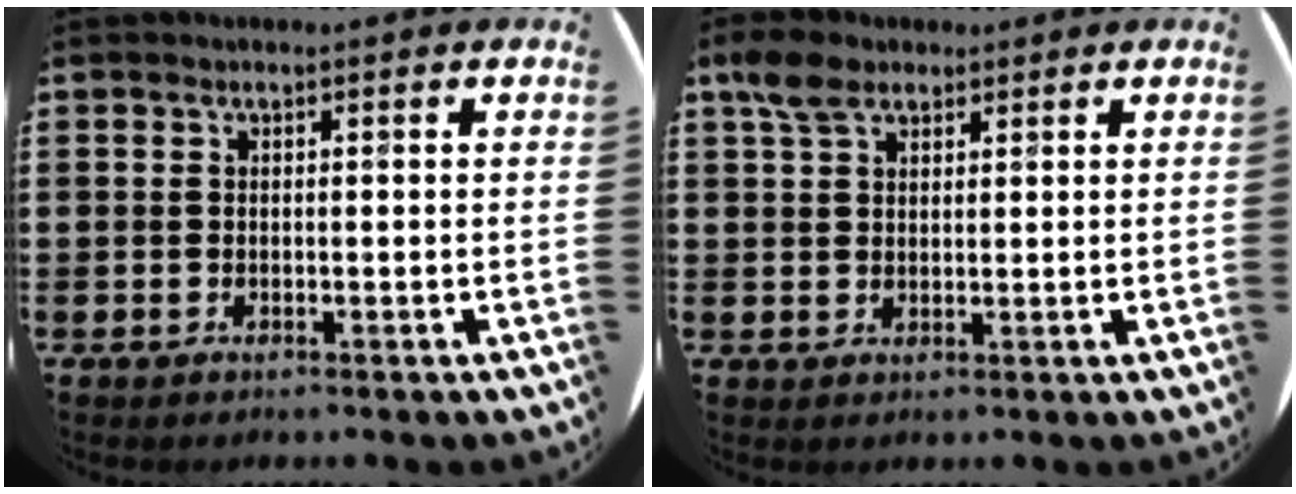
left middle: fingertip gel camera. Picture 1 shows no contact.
{"total": 4.0, "force": [2.8, 2.1, 1.8], "torque": [-0.034, 0.005, 0.052]}